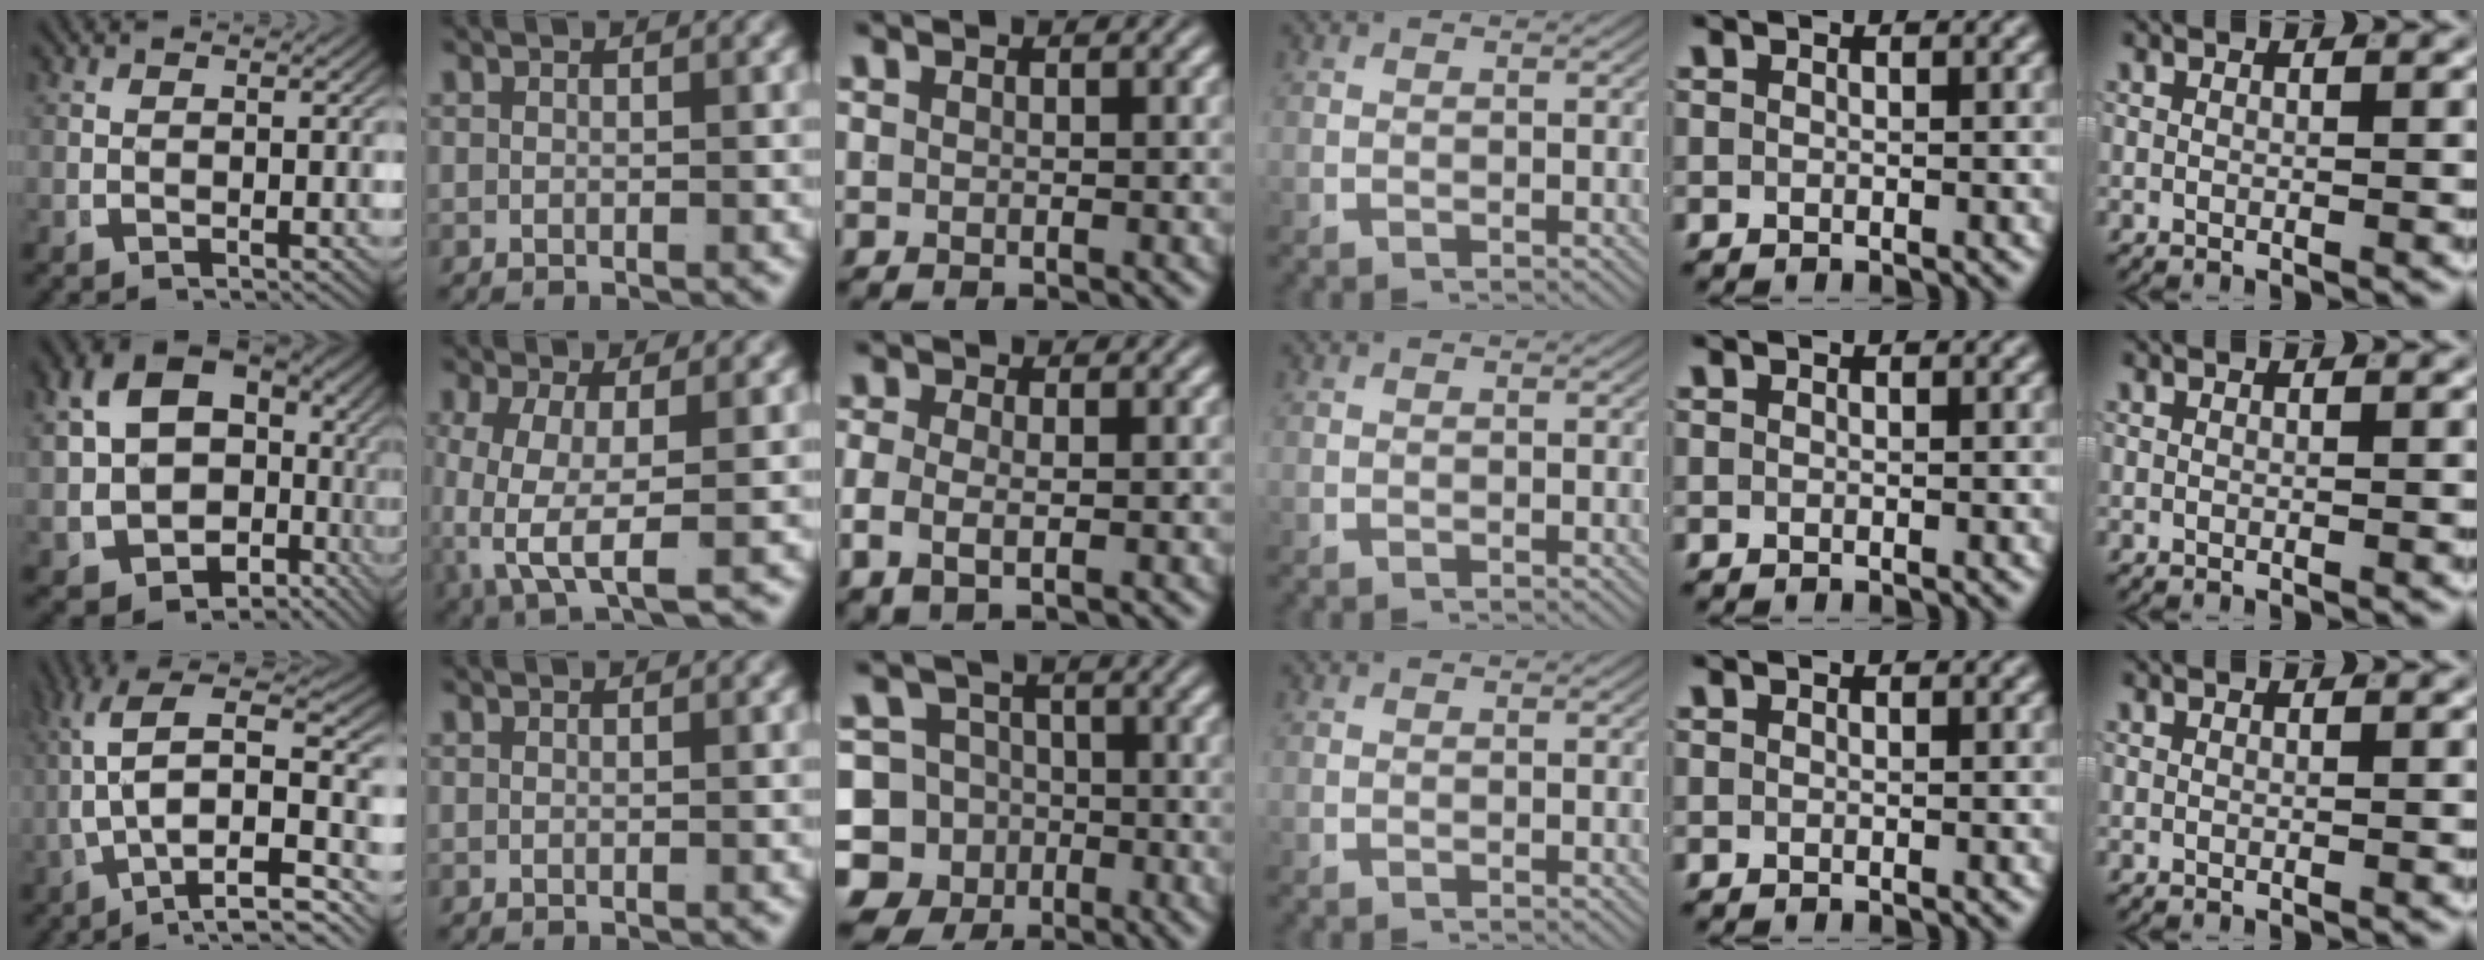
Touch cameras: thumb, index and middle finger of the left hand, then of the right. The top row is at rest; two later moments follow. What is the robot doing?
{"motion": "lift_and_place", "object": "shirt"}